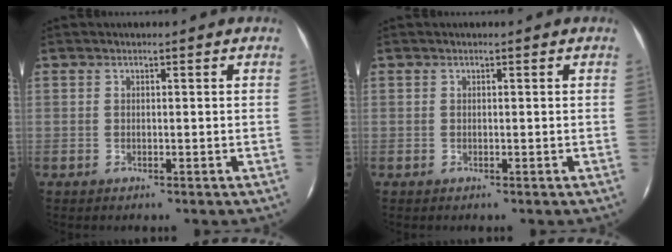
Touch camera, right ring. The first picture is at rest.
{"total": 0.0}